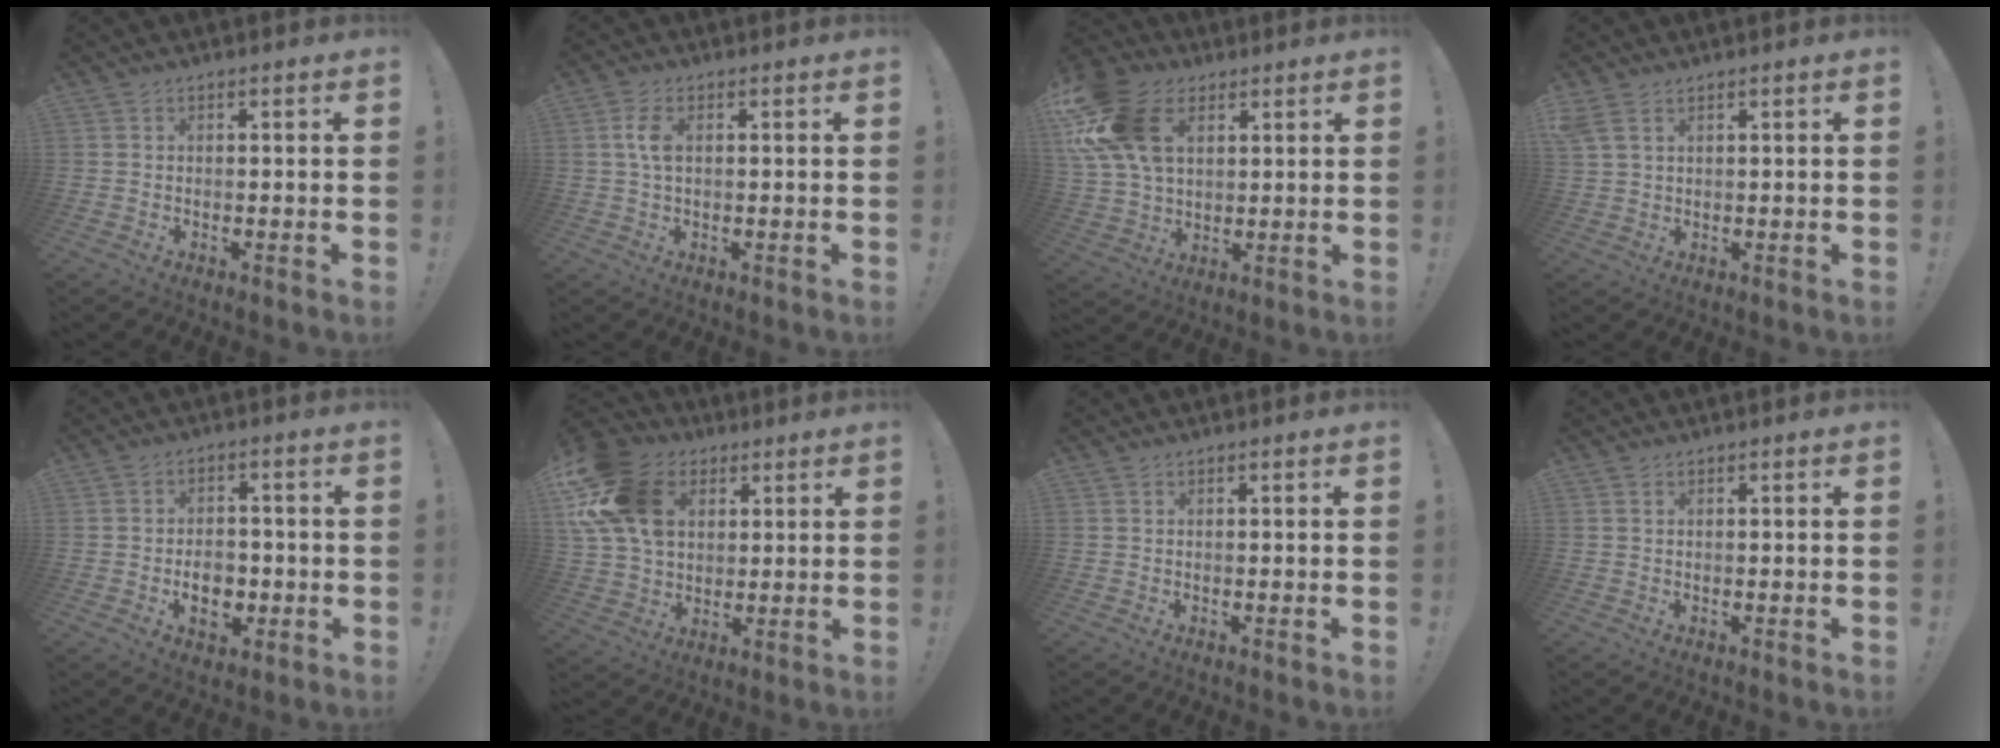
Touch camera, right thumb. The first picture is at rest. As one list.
[{"total": 4.7, "force": [0.8, 2.4, 4.0], "torque": [-0.072, 0.000, 0.008]}, {"total": 20.0, "force": [7.6, 13.2, 13.0], "torque": [-0.266, -0.019, 0.143]}, {"total": 4.0, "force": [2.3, 1.9, 2.6], "torque": [-0.060, -0.001, 0.049]}, {"total": 8.1, "force": [-2.4, 5.6, 5.3], "torque": [-0.075, 0.008, -0.041]}, {"total": 20.0, "force": [7.2, 14.5, 11.8], "torque": [-0.220, -0.014, 0.139]}, {"total": 0.0}, {"total": 0.0}]